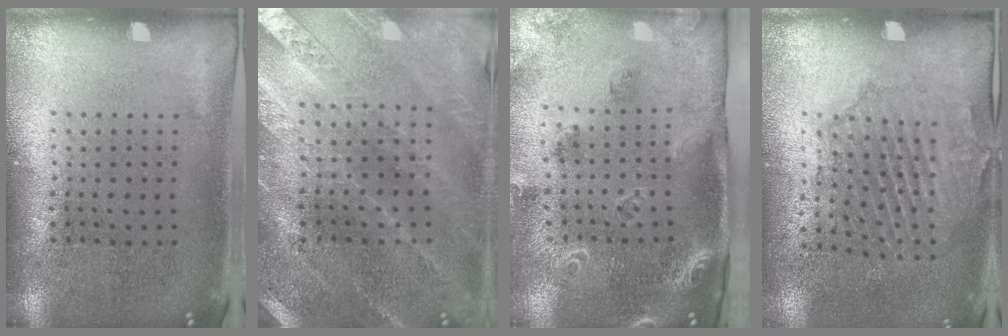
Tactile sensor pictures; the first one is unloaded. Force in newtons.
{"total": 1.5, "press": 1.5, "slide": 0.2}
{"total": 1.8, "press": 1.7, "slide": 0.5}
{"total": 1.6, "press": 1.5, "slide": 0.5}